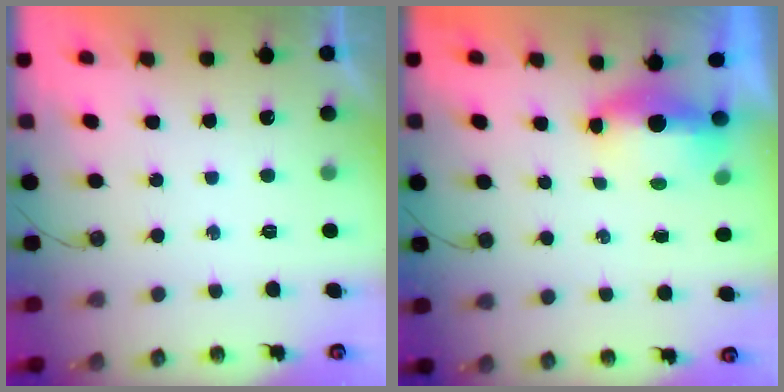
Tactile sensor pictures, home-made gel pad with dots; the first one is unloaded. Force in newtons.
{"total": 6.1, "press": 5.3, "slide": 2.9}